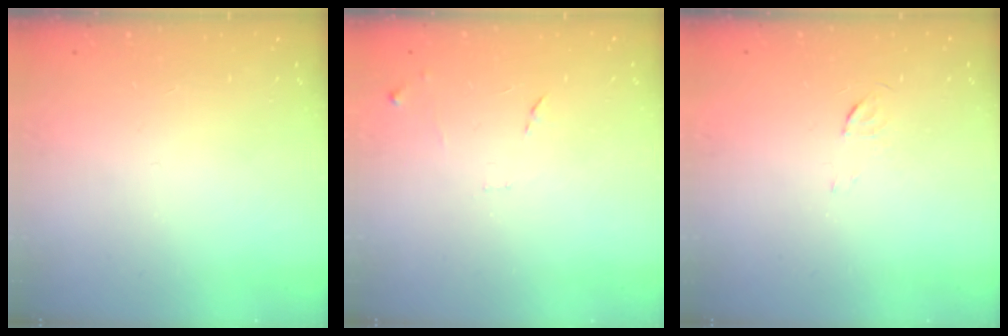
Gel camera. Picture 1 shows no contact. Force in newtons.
{"total": 7.5, "press": 7.5, "slide": 0.6}
{"total": 3.6, "press": 3.6, "slide": 0.3}